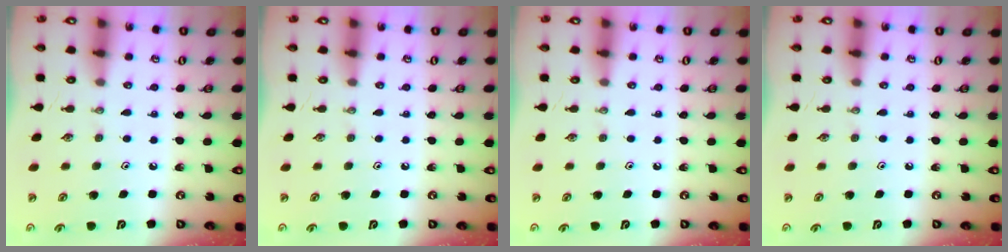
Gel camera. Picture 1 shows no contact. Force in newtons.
{"total": 0.0}
{"total": 0.0}
{"total": 0.0}